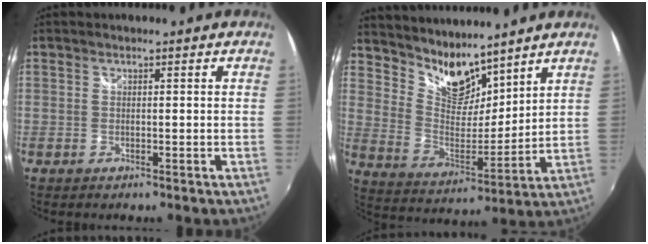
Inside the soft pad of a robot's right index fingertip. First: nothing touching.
{"total": 11.6, "force": [9.9, 4.4, 4.0], "torque": [-0.077, -0.010, 0.195]}